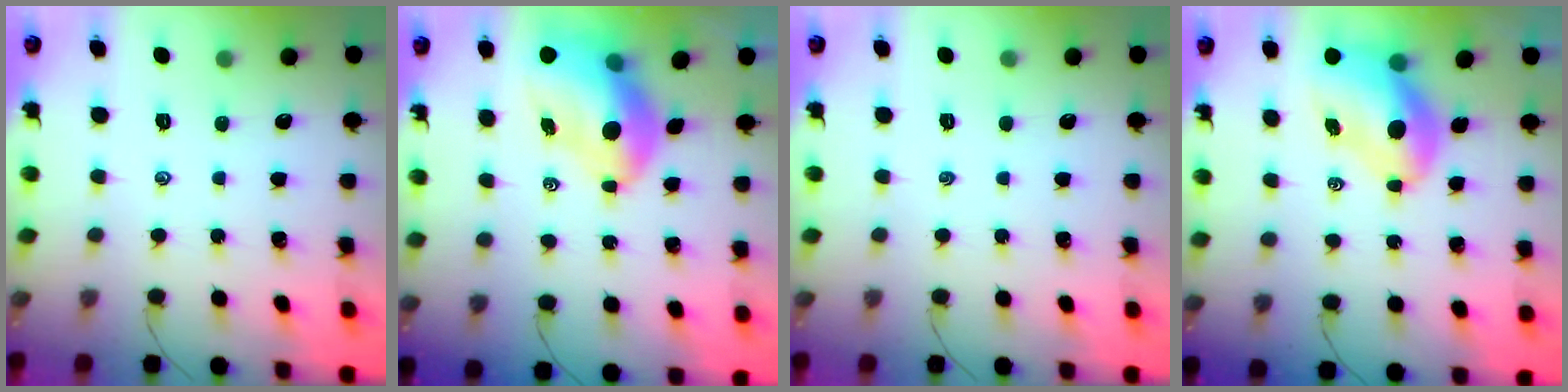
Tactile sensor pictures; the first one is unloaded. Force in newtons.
{"total": 10.5, "press": 10.1, "slide": 3.0}
{"total": 0.0}
{"total": 9.2, "press": 8.9, "slide": 2.6}